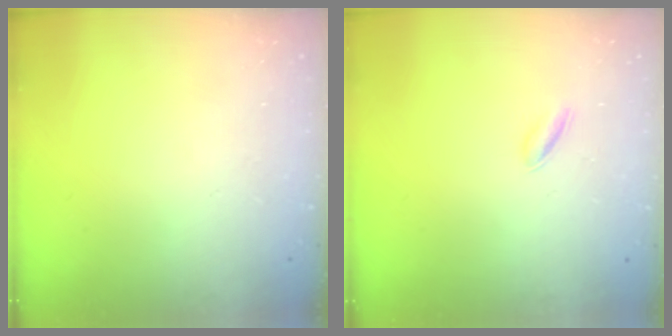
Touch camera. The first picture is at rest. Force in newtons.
{"total": 2.1, "press": 2.1, "slide": 0.6}